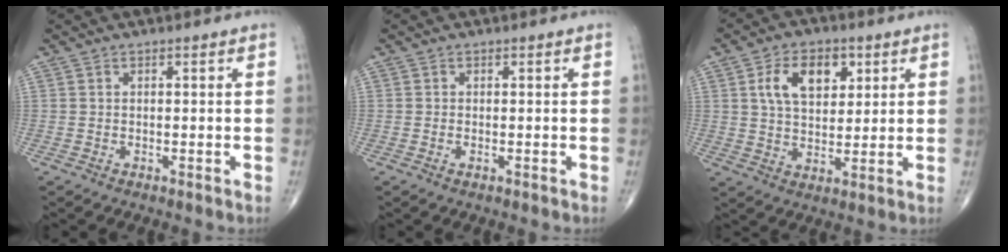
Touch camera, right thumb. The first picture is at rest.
{"total": 0.5, "force": [-0.2, 0.2, 0.5], "torque": [-0.007, 0.000, -0.004]}
{"total": 10.2, "force": [3.6, 6.3, 7.2], "torque": [-0.094, -0.008, 0.063]}